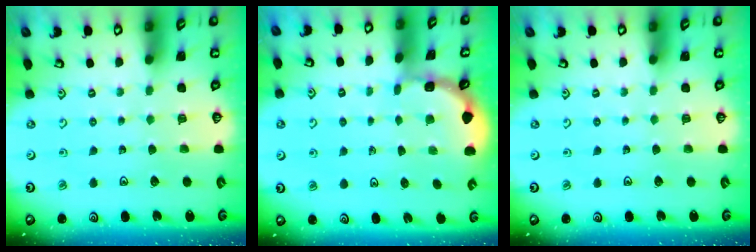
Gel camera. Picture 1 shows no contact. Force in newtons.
{"total": 1.7, "press": 1.7, "slide": 0.1}
{"total": 0.0}